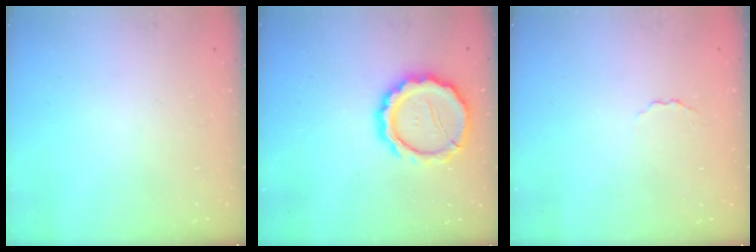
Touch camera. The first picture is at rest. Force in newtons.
{"total": 15.3, "press": 15.0, "slide": 2.8}
{"total": 2.0, "press": 1.9, "slide": 0.6}